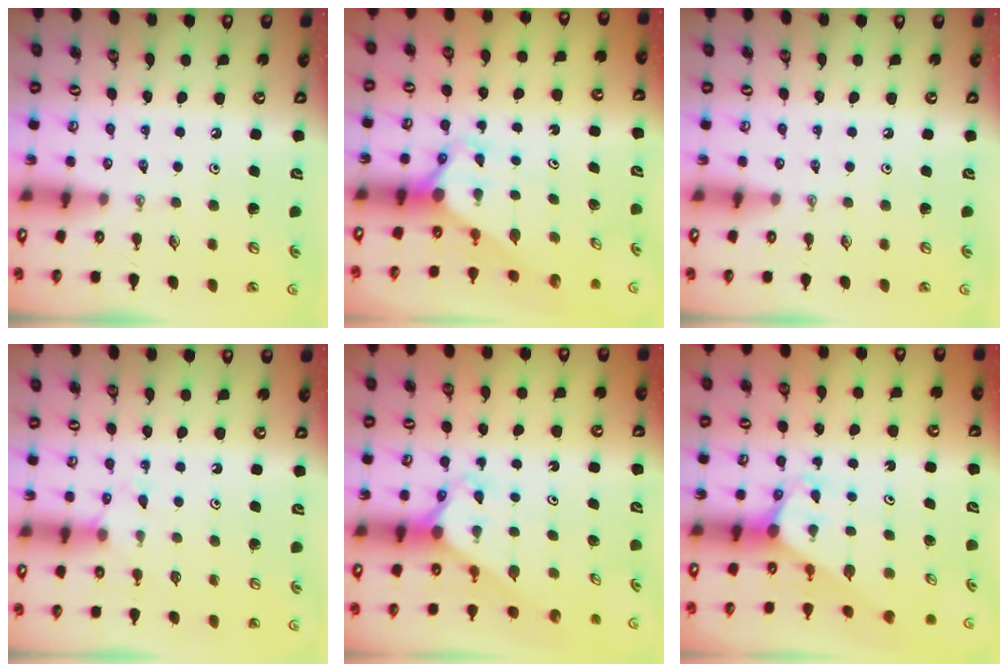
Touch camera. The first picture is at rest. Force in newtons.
{"total": 2.9, "press": 2.9, "slide": 0.3}
{"total": 0.0}
{"total": 6.6, "press": 6.6, "slide": 0.8}
{"total": 2.3, "press": 2.3, "slide": 0.2}
{"total": 3.1, "press": 3.1, "slide": 0.0}